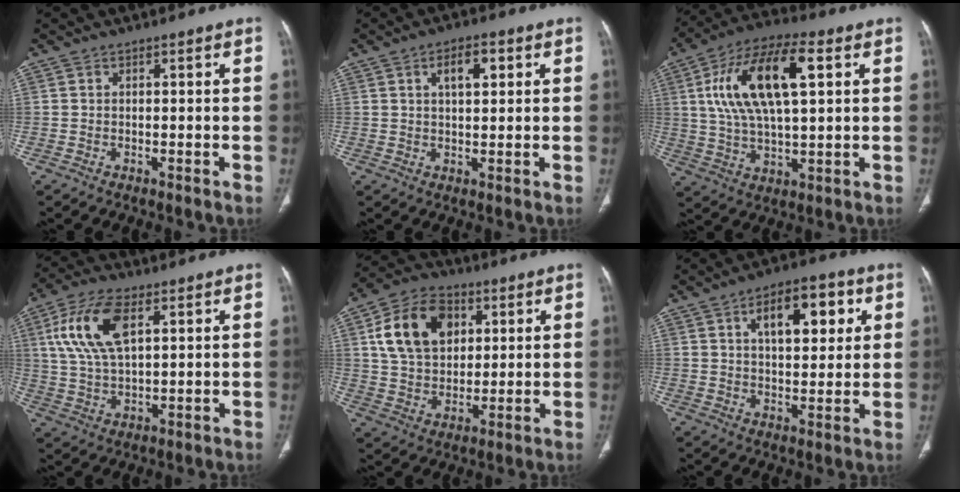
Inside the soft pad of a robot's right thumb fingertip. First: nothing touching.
{"total": 5.3, "force": [2.0, 2.4, 4.3], "torque": [-0.062, 0.000, 0.032]}
{"total": 18.7, "force": [5.0, 7.8, 16.2], "torque": [-0.303, 0.013, 0.087]}
{"total": 12.6, "force": [4.4, 5.9, 10.2], "torque": [-0.211, -0.001, 0.087]}
{"total": 15.2, "force": [4.7, 10.7, 9.8], "torque": [-0.150, 0.001, 0.084]}
{"total": 12.4, "force": [4.5, 6.0, 9.8], "torque": [-0.112, -0.002, 0.067]}